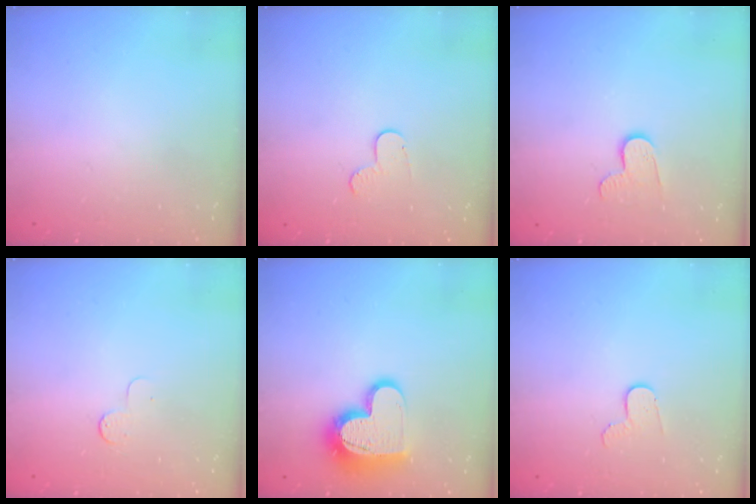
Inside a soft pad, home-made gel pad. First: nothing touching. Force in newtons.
{"total": 5.7, "press": 5.7, "slide": 0.5}
{"total": 5.9, "press": 5.9, "slide": 0.4}
{"total": 4.1, "press": 4.0, "slide": 0.4}
{"total": 14.7, "press": 14.6, "slide": 1.1}
{"total": 4.5, "press": 4.5, "slide": 0.3}